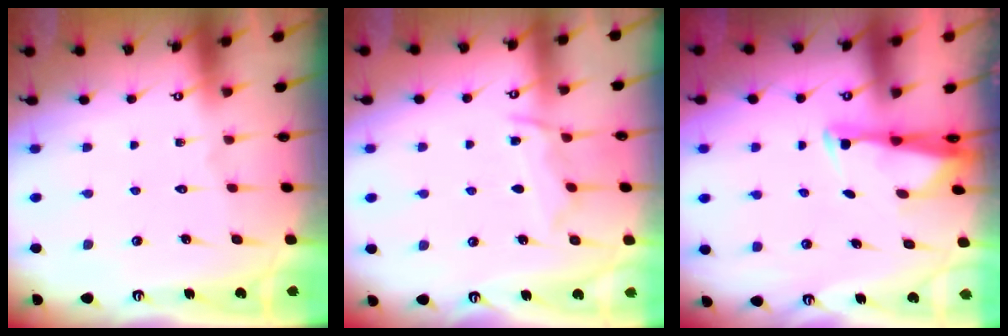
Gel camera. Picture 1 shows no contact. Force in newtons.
{"total": 8.1, "press": 8.1, "slide": 0.5}
{"total": 2.9, "press": 2.8, "slide": 0.8}